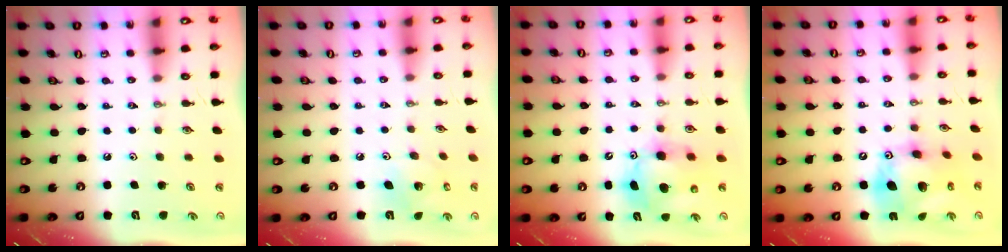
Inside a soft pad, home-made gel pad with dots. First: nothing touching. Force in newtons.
{"total": 6.8, "press": 6.8, "slide": 0.1}
{"total": 11.8, "press": 11.6, "slide": 2.3}
{"total": 16.6, "press": 16.5, "slide": 1.8}